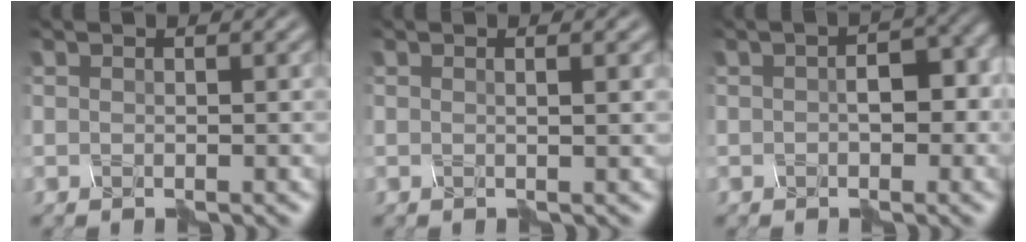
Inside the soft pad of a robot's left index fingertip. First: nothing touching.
{"total": 1.5, "force": [0.3, 0.5, 1.4], "torque": [-0.010, 0.014, -0.003]}
{"total": 2.6, "force": [-0.8, 1.0, 2.2], "torque": [-0.041, 0.004, 0.009]}